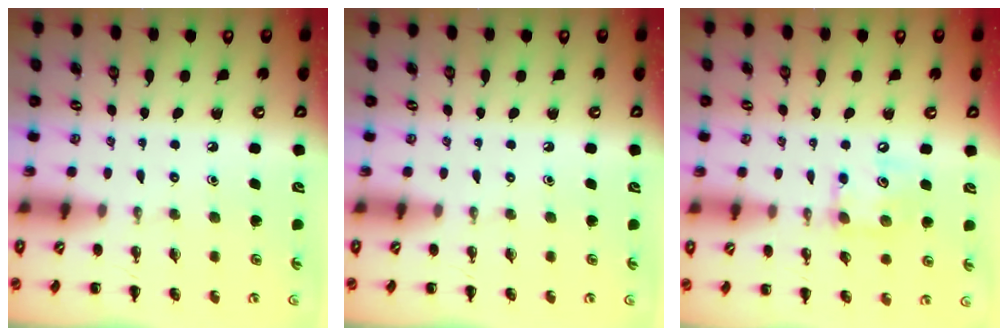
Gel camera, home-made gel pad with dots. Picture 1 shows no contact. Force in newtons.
{"total": 0.0}
{"total": 8.8, "press": 8.7, "slide": 1.1}